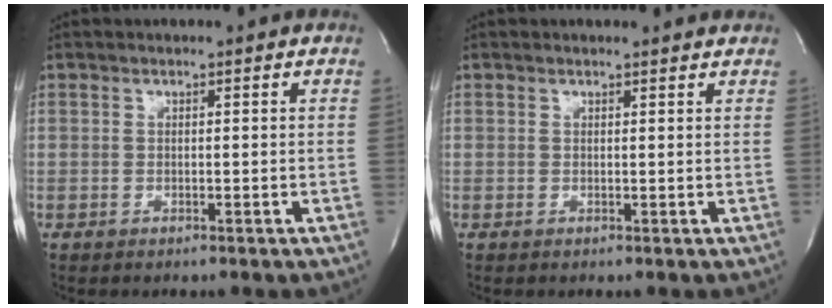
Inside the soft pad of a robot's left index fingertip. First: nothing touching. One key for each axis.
{"total": 2.0, "fx": 2.0, "fy": 0.1, "fz": 0.1, "tx": -0.009, "ty": -0.004, "tz": 0.015}